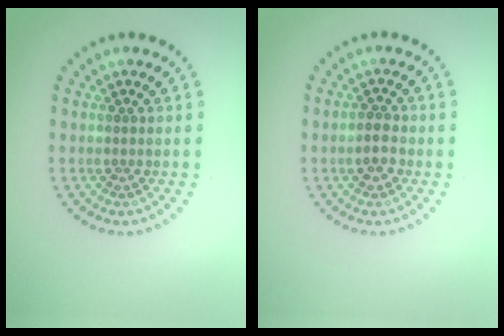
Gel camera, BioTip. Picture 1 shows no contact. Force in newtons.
{"total": 2.1, "press": 2.0, "slide": 0.4}